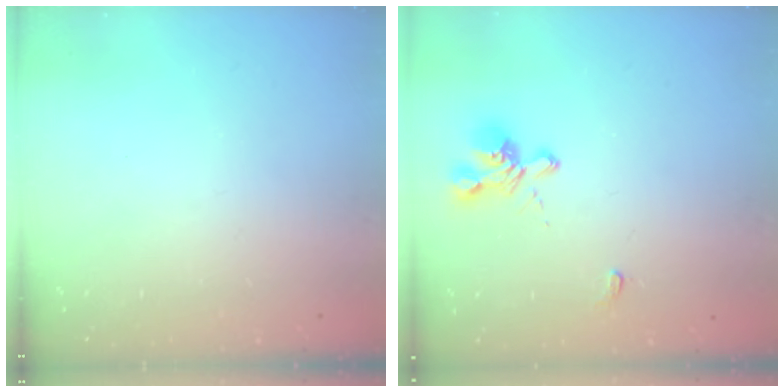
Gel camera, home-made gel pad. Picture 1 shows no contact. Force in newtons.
{"total": 1.9, "press": 1.5, "slide": 1.1}